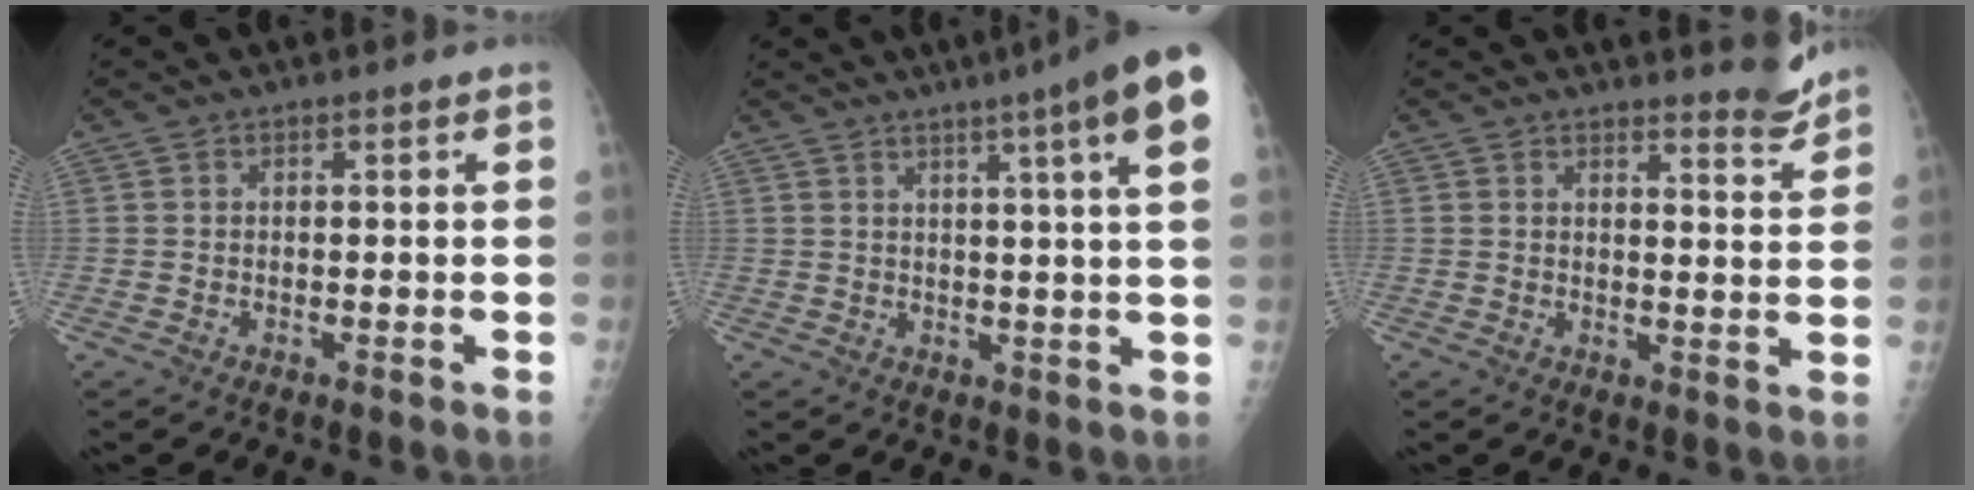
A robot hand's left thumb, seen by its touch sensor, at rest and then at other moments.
{"total": 13.5, "force": [7.2, -0.1, 11.4], "torque": [-0.153, -0.010, 0.075]}
{"total": 4.3, "force": [4.2, 0.2, 1.0], "torque": [-0.009, -0.050, 0.052]}